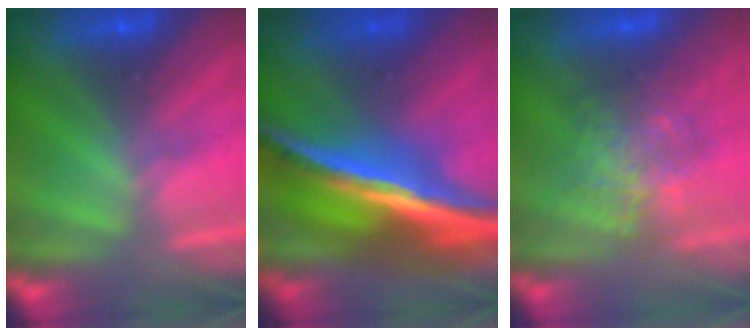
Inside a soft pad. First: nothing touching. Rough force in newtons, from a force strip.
{"total": 7.1}
{"total": 3.5}